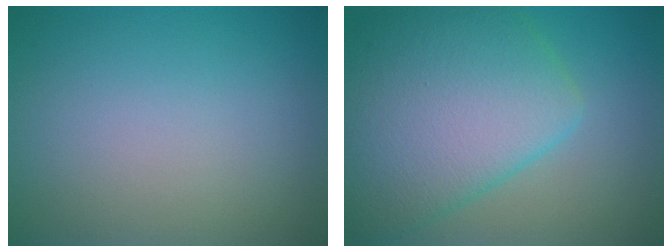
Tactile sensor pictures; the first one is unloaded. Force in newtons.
{"total": 9.1, "press": 9.1, "slide": 0.1}